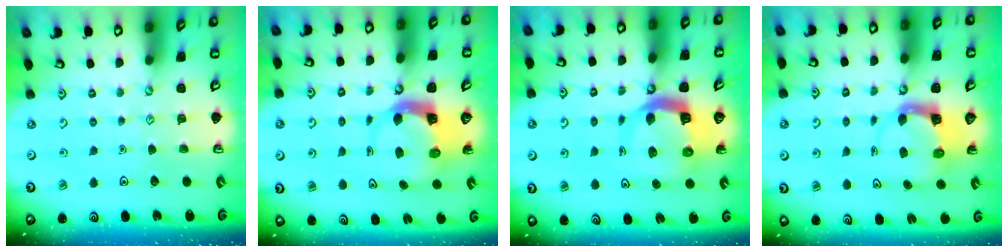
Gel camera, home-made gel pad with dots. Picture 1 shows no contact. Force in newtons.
{"total": 5.1, "press": 5.0, "slide": 0.7}
{"total": 9.0, "press": 8.9, "slide": 1.2}
{"total": 3.7, "press": 3.7, "slide": 0.5}